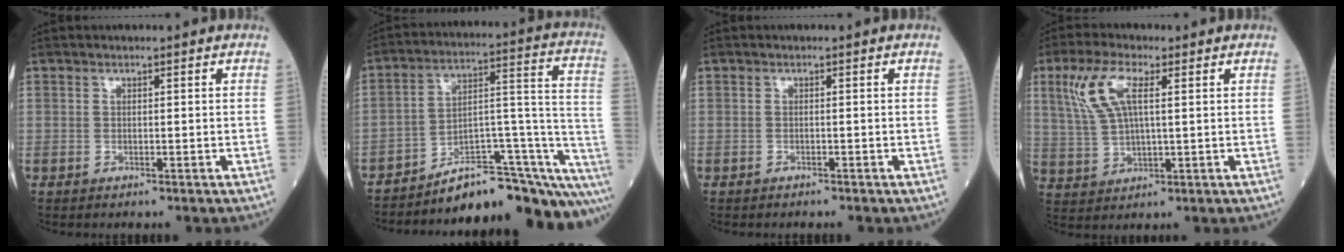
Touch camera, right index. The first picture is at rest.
{"total": 20.5, "force": [-18.2, 2.8, 8.9], "torque": [-0.048, 0.060, -0.260]}
{"total": 0.6, "force": [-0.6, 0.2, 0.1], "torque": [-0.009, -0.001, -0.010]}
{"total": 8.2, "force": [3.0, 2.5, 7.2], "torque": [-0.171, 0.014, 0.065]}